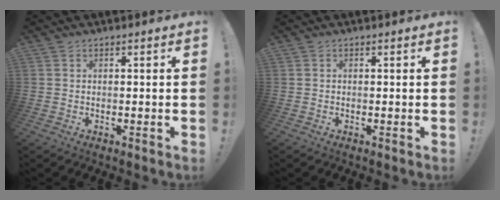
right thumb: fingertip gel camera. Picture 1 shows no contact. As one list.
[{"total": 0.0}]